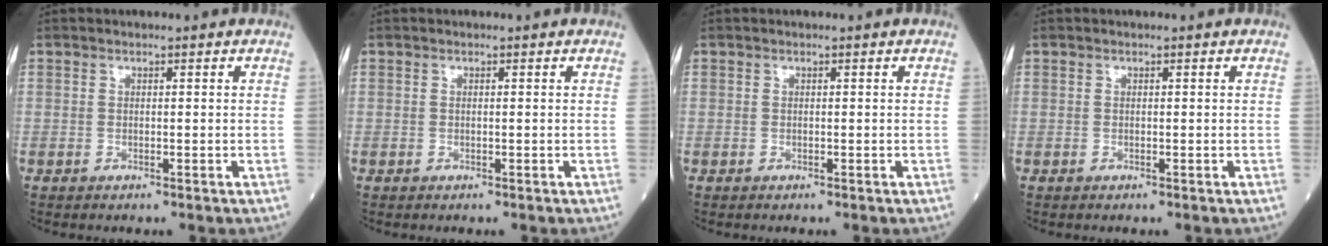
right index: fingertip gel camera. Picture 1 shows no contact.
{"total": 0.0}
{"total": 0.0}
{"total": 0.0}